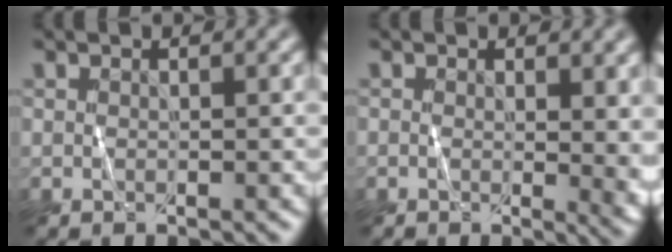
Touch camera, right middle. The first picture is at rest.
{"total": 4.0, "force": [0.3, 1.6, 3.6], "torque": [-0.030, -0.004, 0.005]}